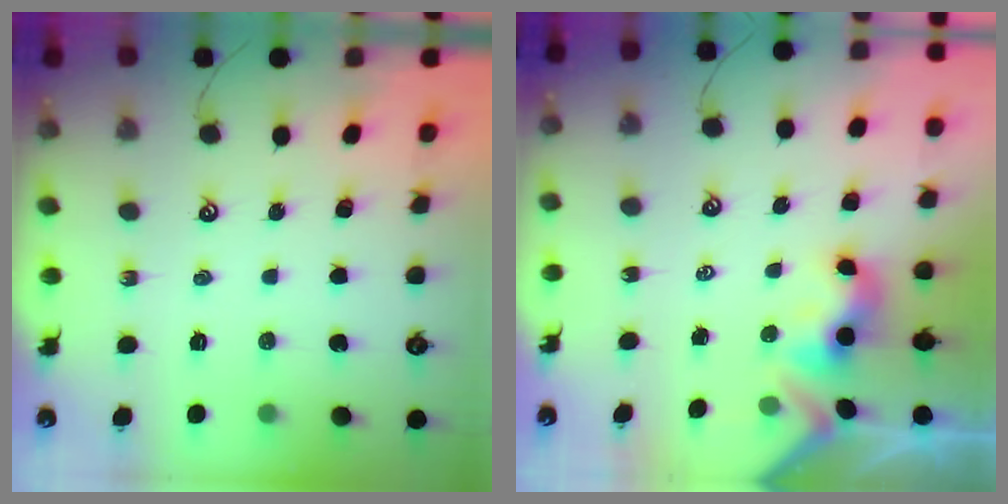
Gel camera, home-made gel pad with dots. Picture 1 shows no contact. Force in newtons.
{"total": 4.3, "press": 4.3, "slide": 0.1}